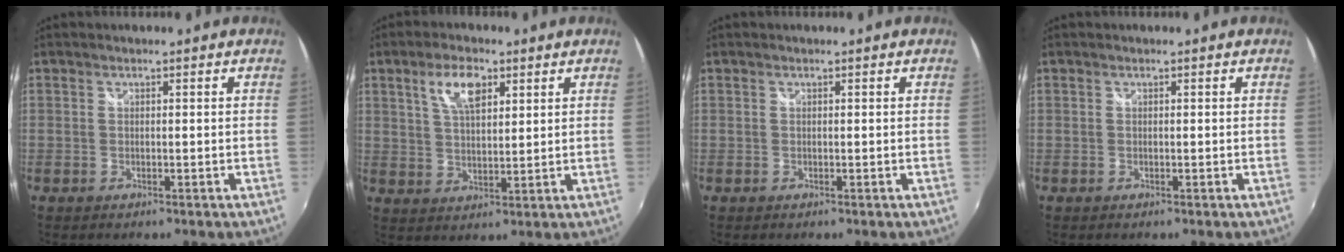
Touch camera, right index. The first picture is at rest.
{"total": 7.1, "force": [3.5, 3.1, 5.4], "torque": [-0.099, 0.011, 0.065]}
{"total": 0.0}
{"total": 0.0}